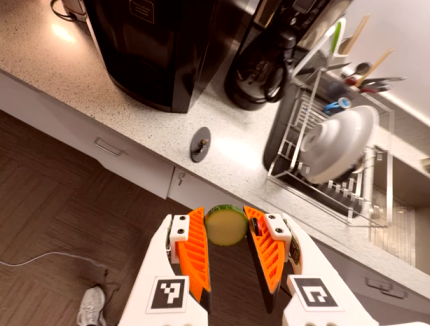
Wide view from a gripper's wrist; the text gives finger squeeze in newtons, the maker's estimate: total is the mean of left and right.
{"total": 10.4, "left": 10.4, "right": 10.5}